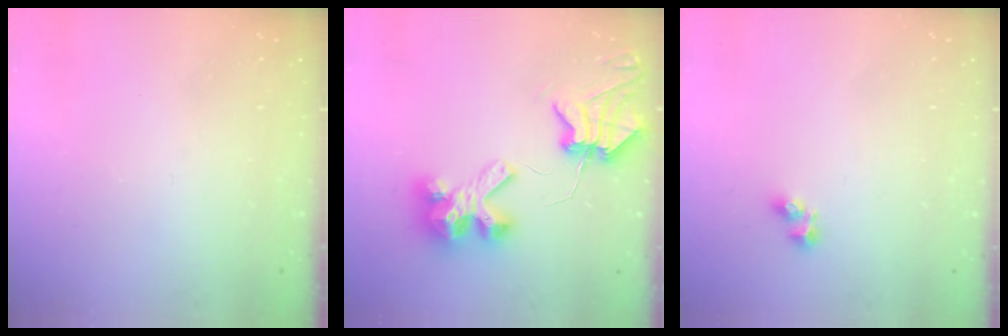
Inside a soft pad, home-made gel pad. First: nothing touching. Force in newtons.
{"total": 8.5, "press": 8.5, "slide": 0.9}
{"total": 3.6, "press": 3.4, "slide": 1.3}